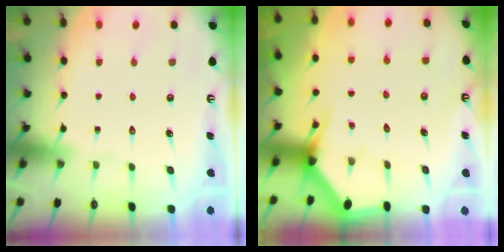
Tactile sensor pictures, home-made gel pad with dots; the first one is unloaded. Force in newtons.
{"total": 3.1, "press": 3.1, "slide": 0.0}